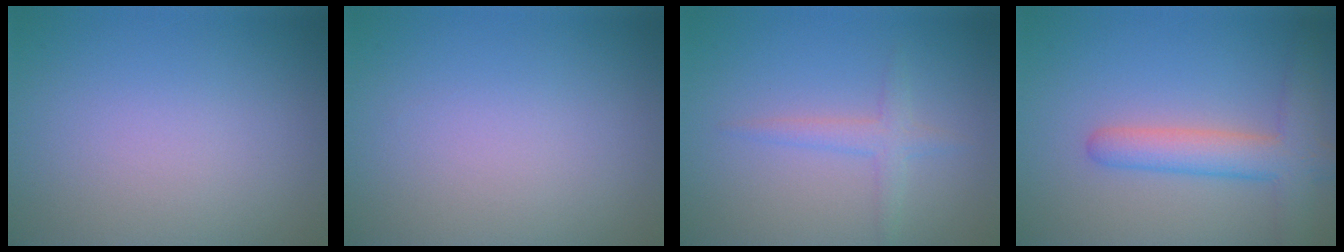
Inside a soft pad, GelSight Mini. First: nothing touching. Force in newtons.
{"total": 0.0}
{"total": 1.9, "press": 1.9, "slide": 0.1}
{"total": 4.8, "press": 4.8, "slide": 0.4}